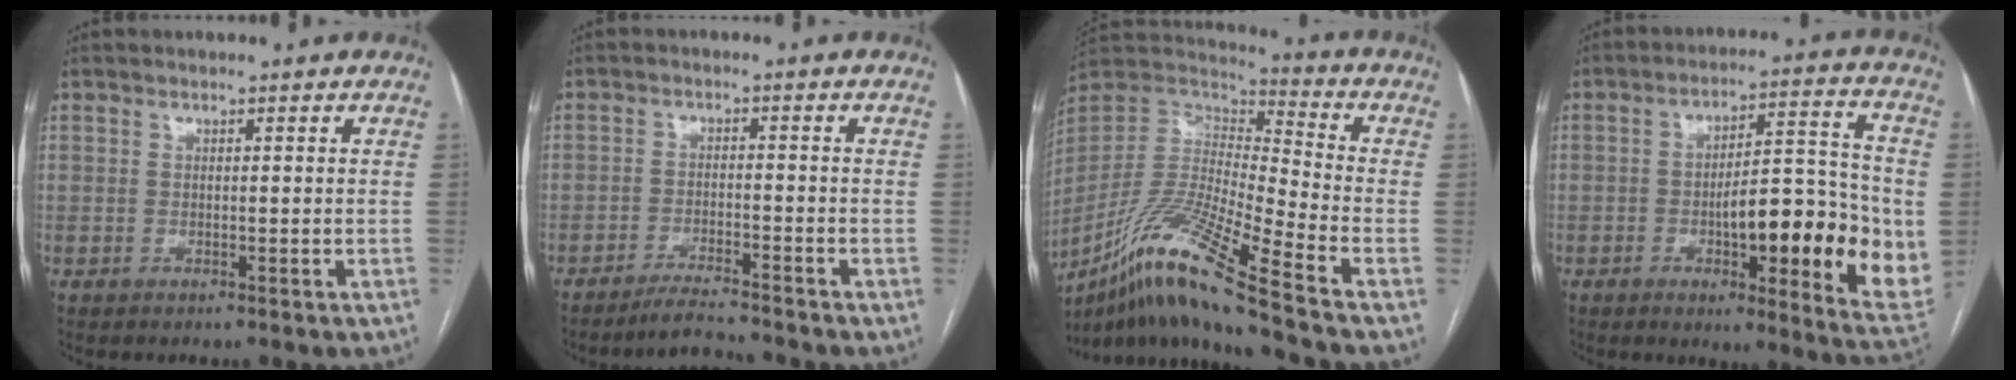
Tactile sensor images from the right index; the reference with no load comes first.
{"total": 4.5, "force": [-4.4, -0.8, 0.7], "torque": [-0.014, -0.015, -0.077]}
{"total": 19.2, "force": [-12.5, -0.4, 14.5], "torque": [-0.312, -0.027, -0.234]}
{"total": 18.5, "force": [-3.1, 4.2, 17.8], "torque": [-0.214, 0.011, -0.033]}